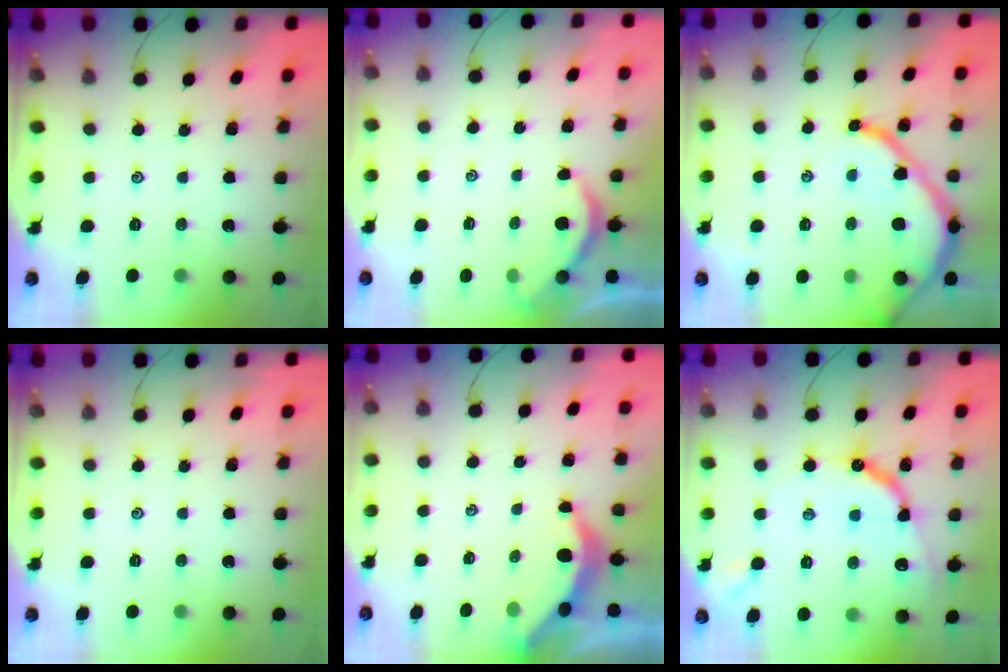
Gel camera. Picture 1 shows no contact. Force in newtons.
{"total": 2.5, "press": 2.5, "slide": 0.4}
{"total": 13.1, "press": 13.0, "slide": 1.3}
{"total": 0.0}
{"total": 3.8, "press": 3.7, "slide": 0.5}
{"total": 11.1, "press": 11.1, "slide": 0.8}